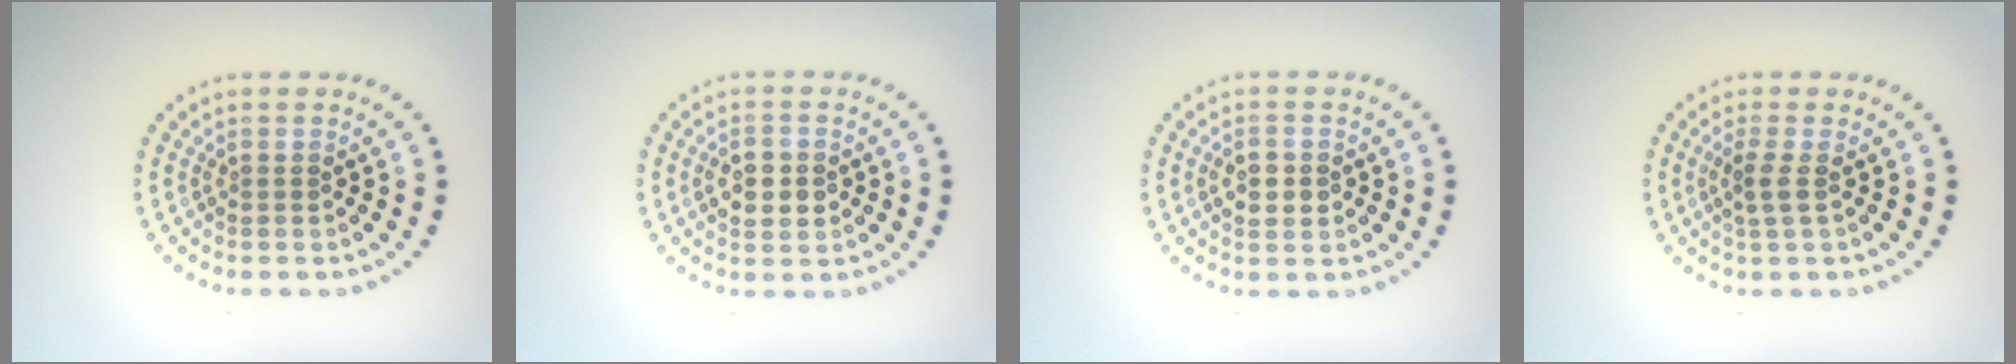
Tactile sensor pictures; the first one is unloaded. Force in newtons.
{"total": 3.0, "press": 3.0, "slide": 0.0}
{"total": 2.0, "press": 2.0, "slide": 0.1}
{"total": 1.5, "press": 1.3, "slide": 0.8}